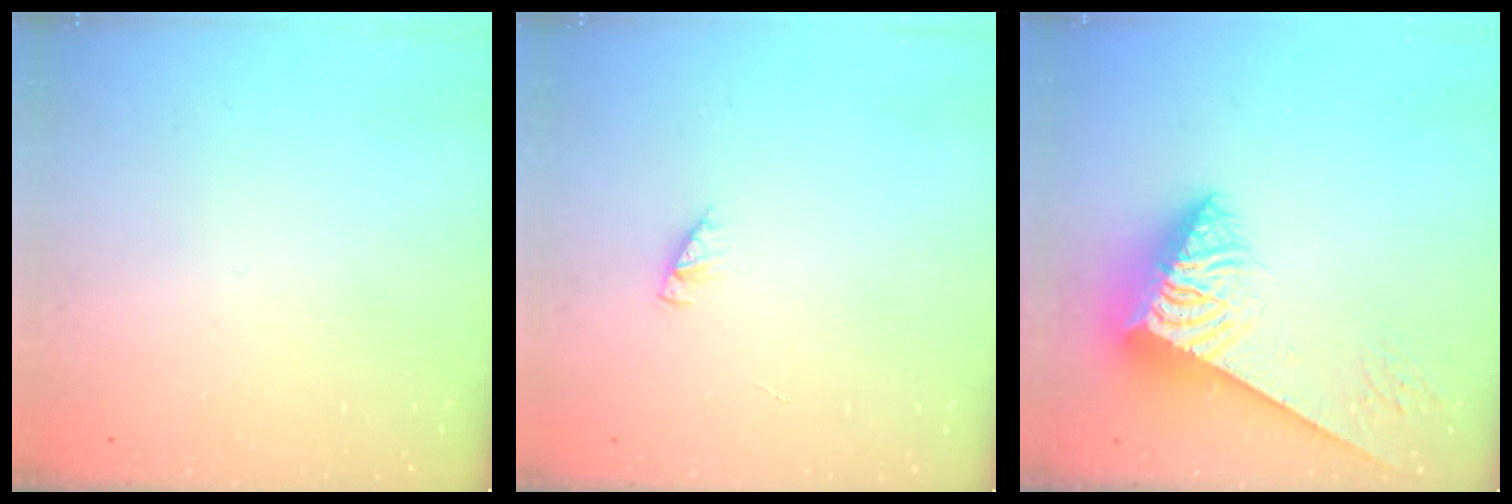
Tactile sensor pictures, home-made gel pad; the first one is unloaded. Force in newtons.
{"total": 2.4, "press": 2.4, "slide": 0.3}
{"total": 7.4, "press": 7.3, "slide": 1.2}